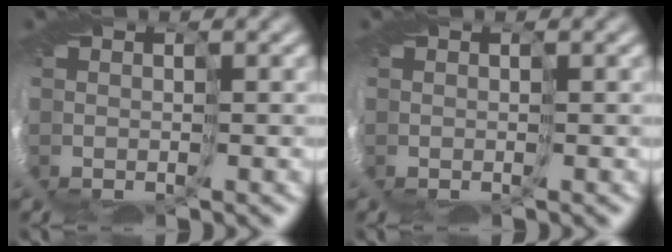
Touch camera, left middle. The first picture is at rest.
{"total": 0.0}